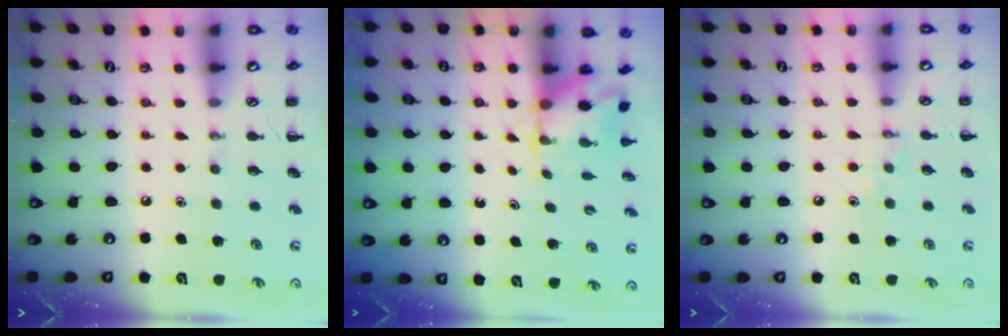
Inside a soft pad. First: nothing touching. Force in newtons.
{"total": 3.1, "press": 3.0, "slide": 0.5}
{"total": 3.8, "press": 3.7, "slide": 1.2}